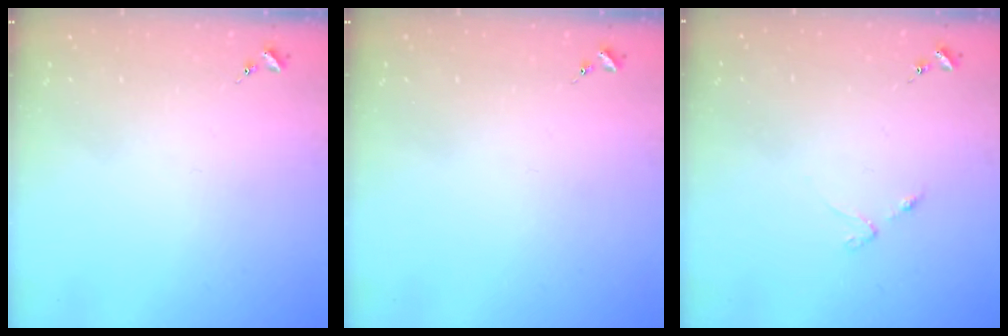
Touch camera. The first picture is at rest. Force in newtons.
{"total": 0.0}
{"total": 2.5, "press": 2.4, "slide": 0.4}